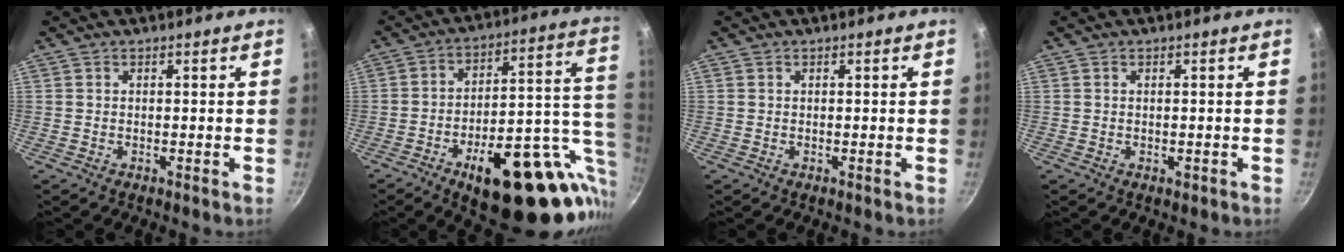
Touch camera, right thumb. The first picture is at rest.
{"total": 27.9, "force": [-9.0, 12.4, 23.3], "torque": [-0.273, 0.034, -0.114]}
{"total": 0.0}
{"total": 0.7, "force": [-0.2, 0.3, 0.6], "torque": [-0.007, 0.001, -0.003]}